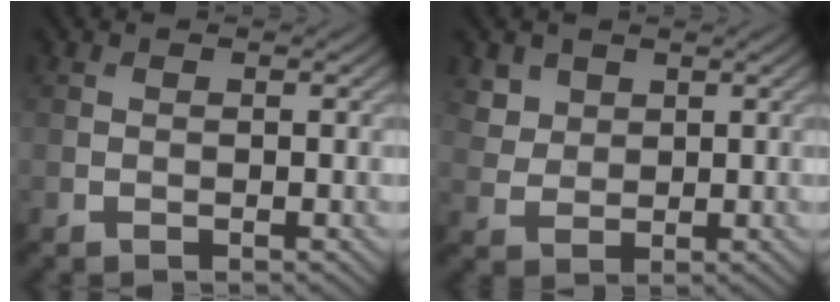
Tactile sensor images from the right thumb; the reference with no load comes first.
{"total": 3.1, "force": [1.9, 2.3, 0.9], "torque": [-0.035, -0.013, 0.049]}